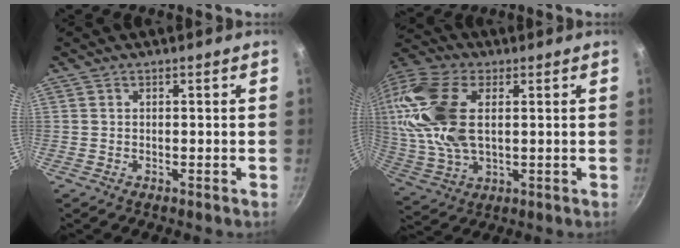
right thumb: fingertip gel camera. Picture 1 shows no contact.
{"total": 21.0, "force": [4.1, 11.4, 17.1], "torque": [-0.402, 0.004, 0.074]}